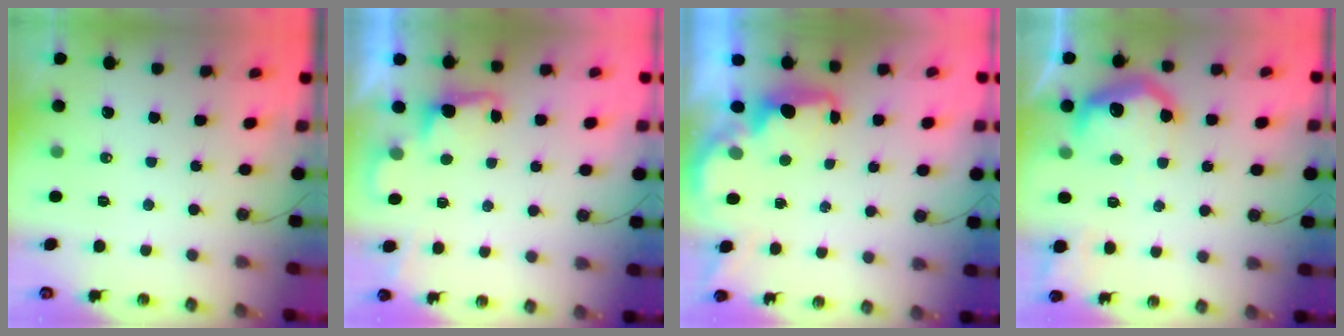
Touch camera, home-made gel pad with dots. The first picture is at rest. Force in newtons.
{"total": 2.0, "press": 1.8, "slide": 0.9}
{"total": 2.1, "press": 2.0, "slide": 0.8}
{"total": 13.2, "press": 13.2, "slide": 0.7}